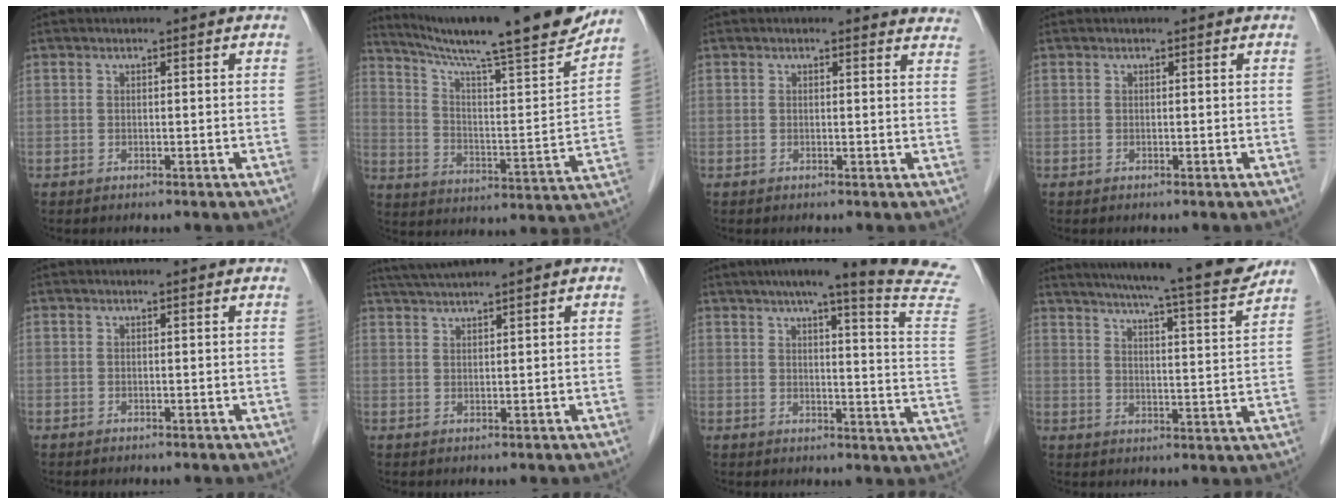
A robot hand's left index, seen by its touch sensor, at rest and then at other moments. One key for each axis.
{"total": 23.8, "fx": 20.2, "fy": 0.7, "fz": 12.6, "tx": -0.207, "ty": -0.029, "tz": 0.294}
{"total": 4.2, "fx": 3.9, "fy": 1.6, "fz": 0.3, "tx": 0.017, "ty": -0.018, "tz": 0.008}
{"total": 0.0}
{"total": 0.0}
{"total": 4.5, "fx": 3.8, "fy": -1.2, "fz": 2.2, "tx": -0.043, "ty": 0.018, "tz": 0.074}
{"total": 20.2, "fx": 16.8, "fy": -0.9, "fz": 11.1, "tx": -0.146, "ty": -0.052, "tz": 0.190}
{"total": 18.8, "fx": 16.6, "fy": -0.2, "fz": 8.8, "tx": -0.138, "ty": -0.027, "tz": 0.221}